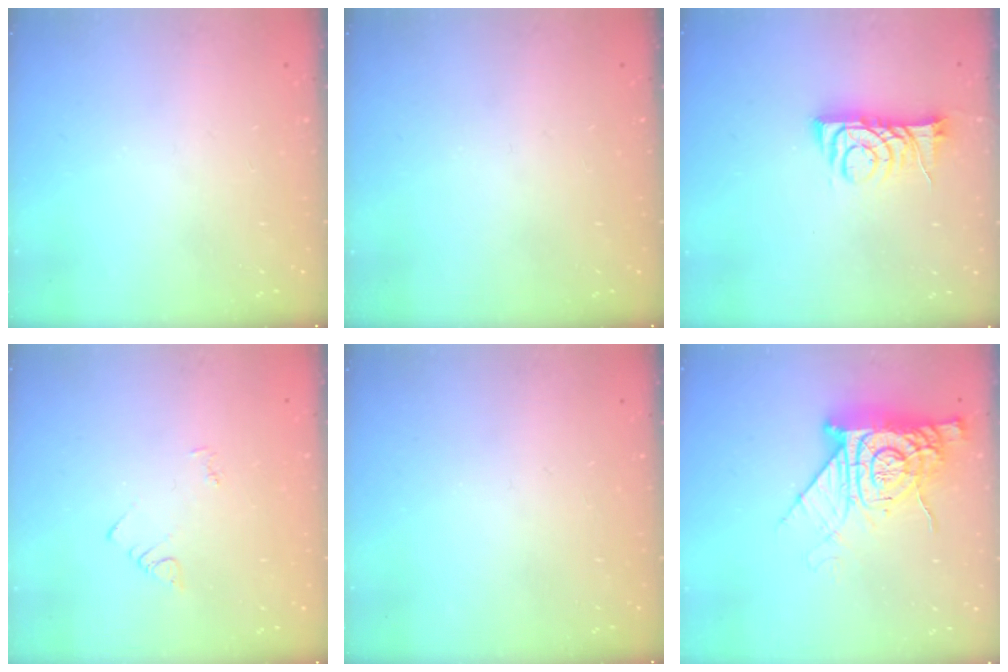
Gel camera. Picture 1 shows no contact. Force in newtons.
{"total": 0.0}
{"total": 8.6, "press": 8.5, "slide": 0.6}
{"total": 3.0, "press": 3.0, "slide": 0.4}
{"total": 0.0}
{"total": 14.3, "press": 14.2, "slide": 1.3}